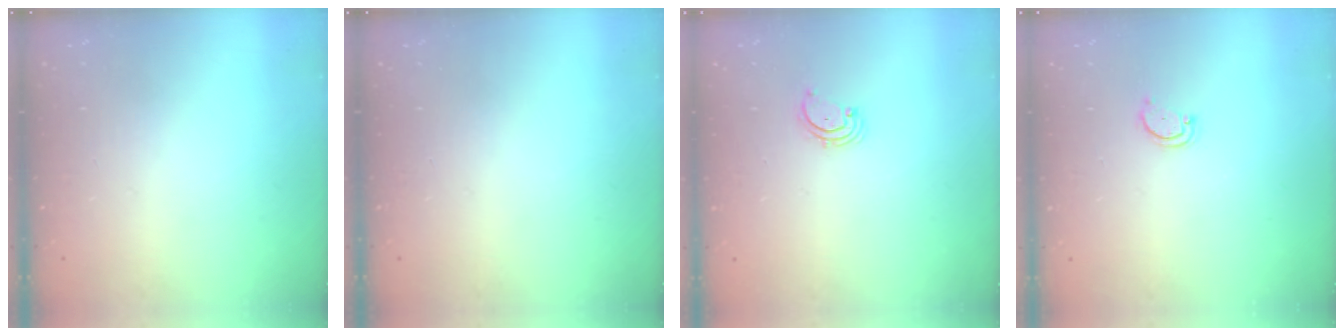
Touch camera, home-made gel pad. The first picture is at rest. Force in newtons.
{"total": 0.0}
{"total": 1.7, "press": 1.6, "slide": 0.2}
{"total": 2.8, "press": 2.8, "slide": 0.3}